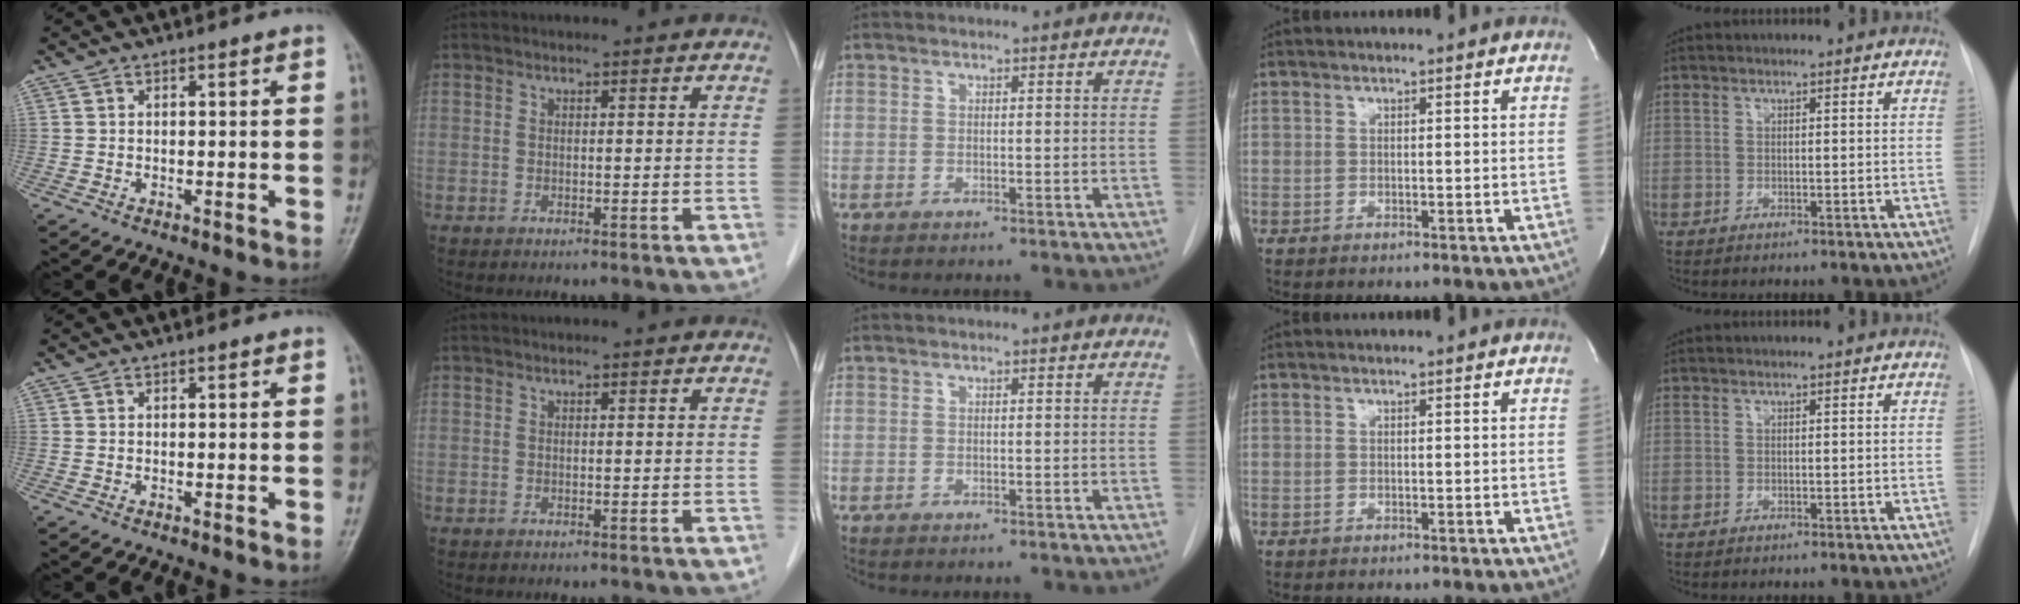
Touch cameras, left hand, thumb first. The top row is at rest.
{}